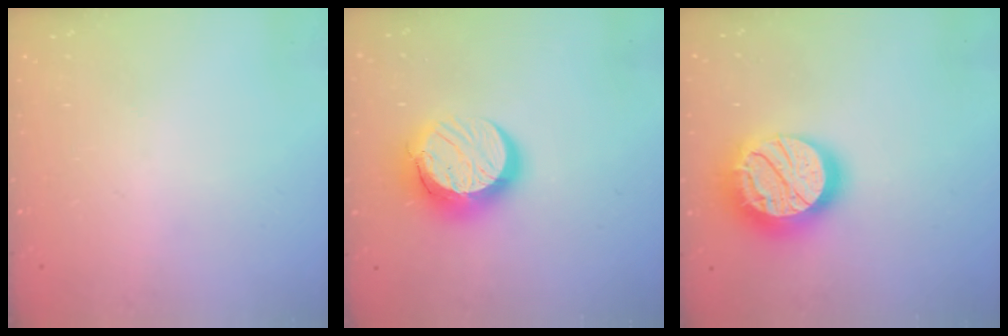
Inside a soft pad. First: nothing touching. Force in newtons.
{"total": 14.0, "press": 14.0, "slide": 1.1}
{"total": 23.0, "press": 23.0, "slide": 1.5}